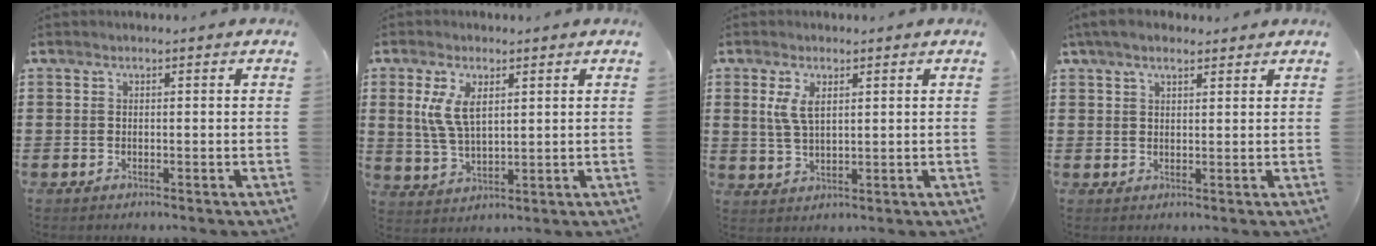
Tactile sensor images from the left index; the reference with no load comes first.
{"total": 6.3, "force": [2.3, 3.0, 5.1], "torque": [-0.124, 0.001, 0.035]}
{"total": 4.2, "force": [1.6, 1.9, 3.4], "torque": [-0.082, 0.004, 0.025]}
{"total": 3.6, "force": [2.5, 1.4, 2.1], "torque": [-0.048, 0.008, 0.047]}